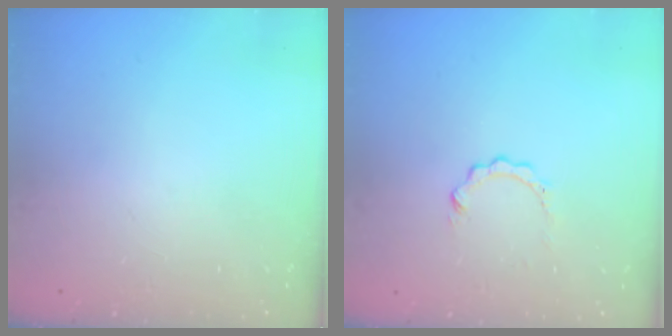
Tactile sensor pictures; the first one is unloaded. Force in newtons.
{"total": 2.8, "press": 2.8, "slide": 0.2}